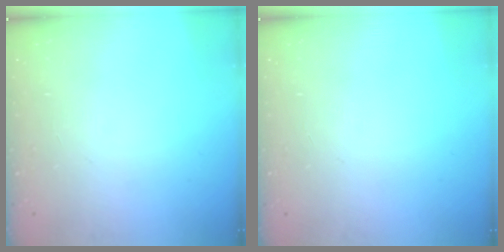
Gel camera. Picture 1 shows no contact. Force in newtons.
{"total": 0.0}